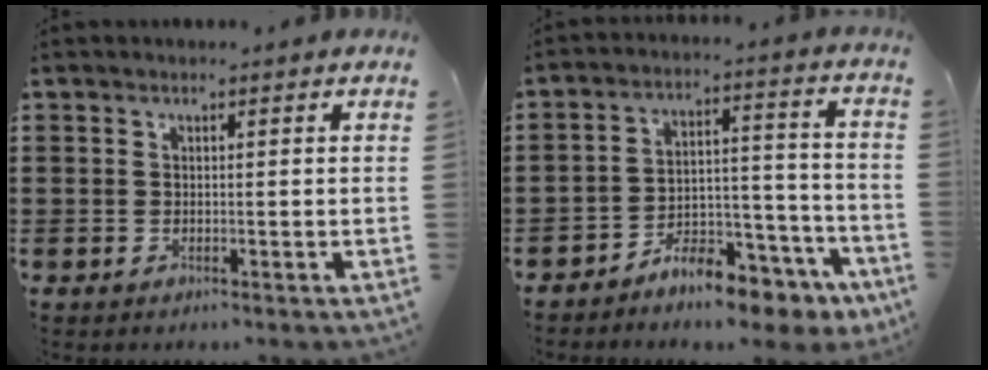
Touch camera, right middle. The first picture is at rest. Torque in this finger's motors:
{"motor_torque": [1.34, -0.80, 0.26, 0.16]}